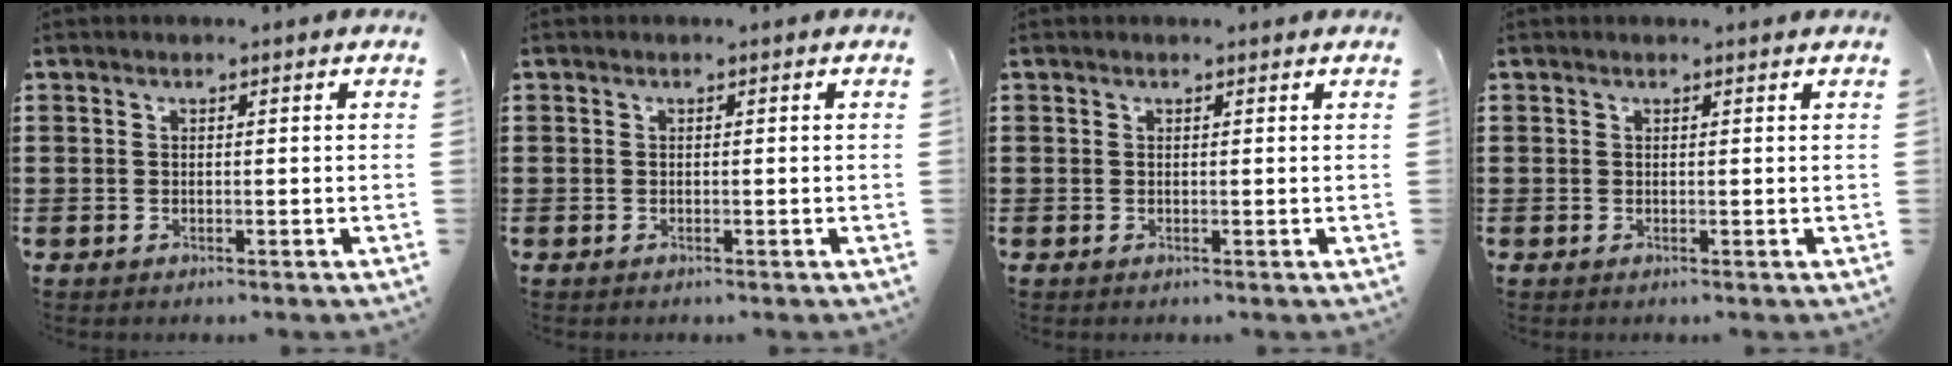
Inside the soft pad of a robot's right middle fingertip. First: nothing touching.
{"total": 0.0}
{"total": 0.0}
{"total": 0.0}